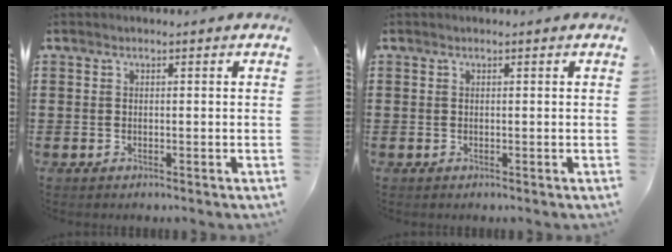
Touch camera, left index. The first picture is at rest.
{"total": 0.0}